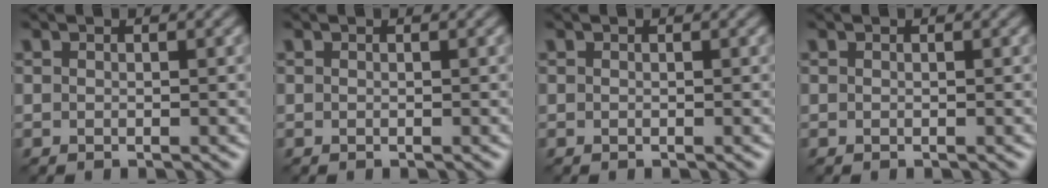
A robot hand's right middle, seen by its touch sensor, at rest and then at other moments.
{"total": 0.0}
{"total": 0.0}
{"total": 0.0}